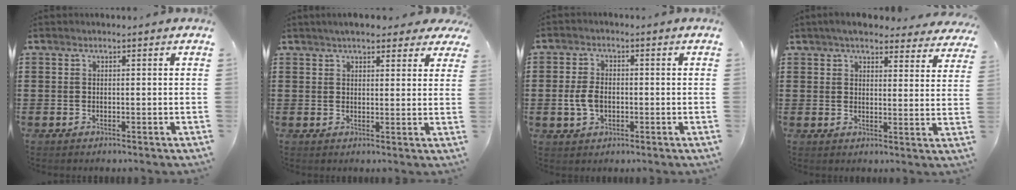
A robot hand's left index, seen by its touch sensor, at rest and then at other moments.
{"total": 4.4, "force": [3.8, 1.1, 1.9], "torque": [-0.040, -0.002, 0.068]}
{"total": 4.2, "force": [-0.6, 2.8, 3.1], "torque": [-0.081, -0.002, -0.017]}
{"total": 5.0, "force": [4.6, 1.0, 1.6], "torque": [-0.041, -0.014, 0.082]}